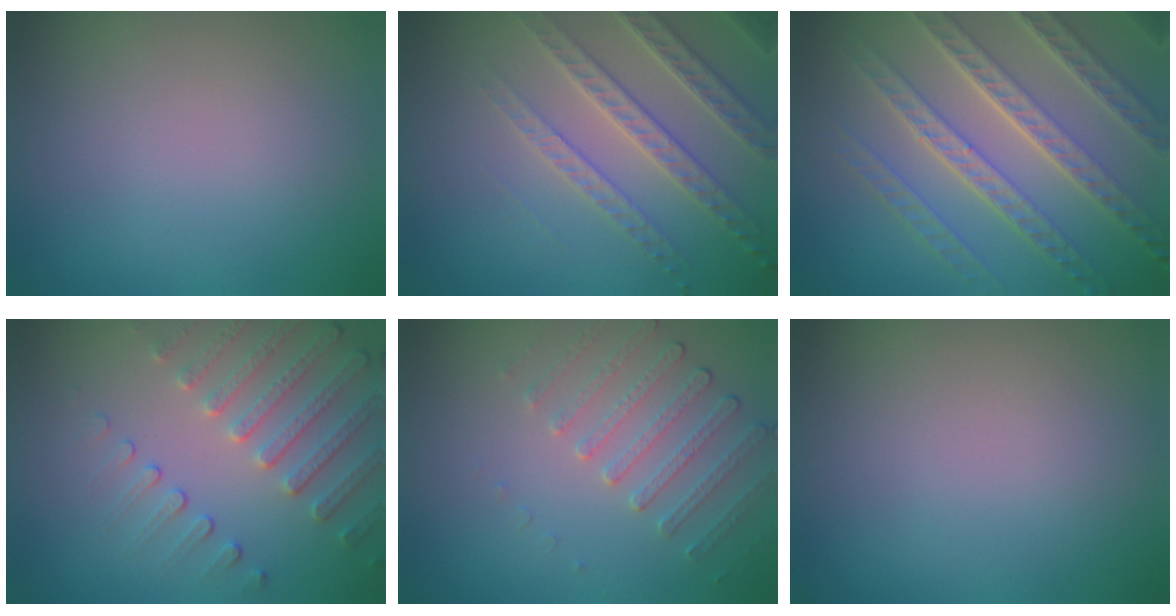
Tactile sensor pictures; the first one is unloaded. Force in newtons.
{"total": 4.1, "press": 3.9, "slide": 1.3}
{"total": 8.0, "press": 5.7, "slide": 5.6}
{"total": 4.7, "press": 3.6, "slide": 2.9}
{"total": 2.2, "press": 1.8, "slide": 1.2}
{"total": 0.0}